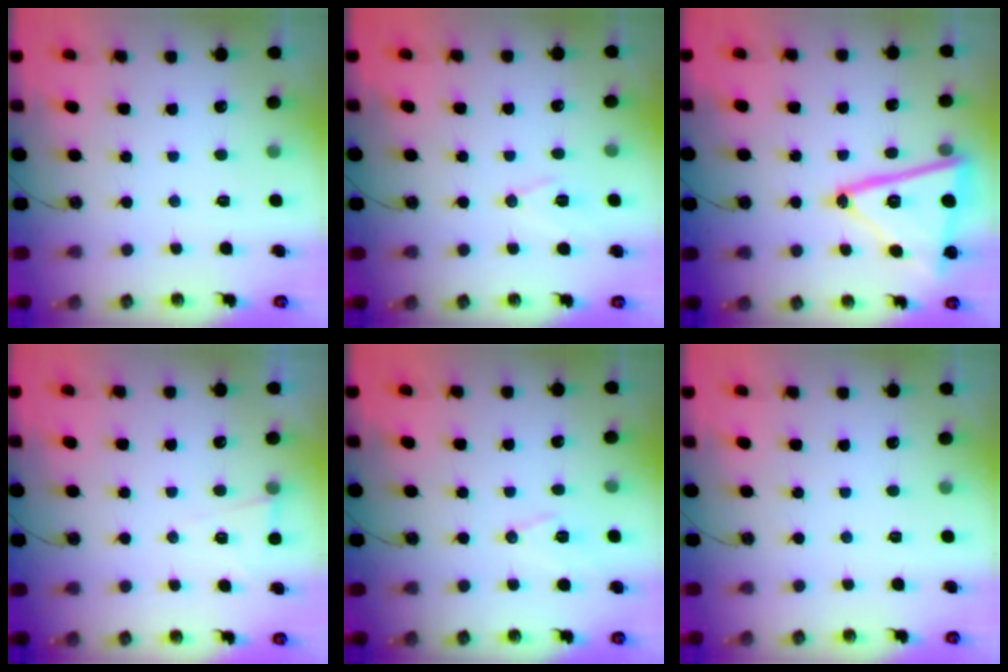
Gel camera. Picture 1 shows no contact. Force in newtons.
{"total": 7.4, "press": 6.5, "slide": 3.6}
{"total": 20.6, "press": 20.6, "slide": 1.2}
{"total": 4.7, "press": 4.2, "slide": 2.0}
{"total": 8.4, "press": 7.6, "slide": 3.6}
{"total": 0.0}